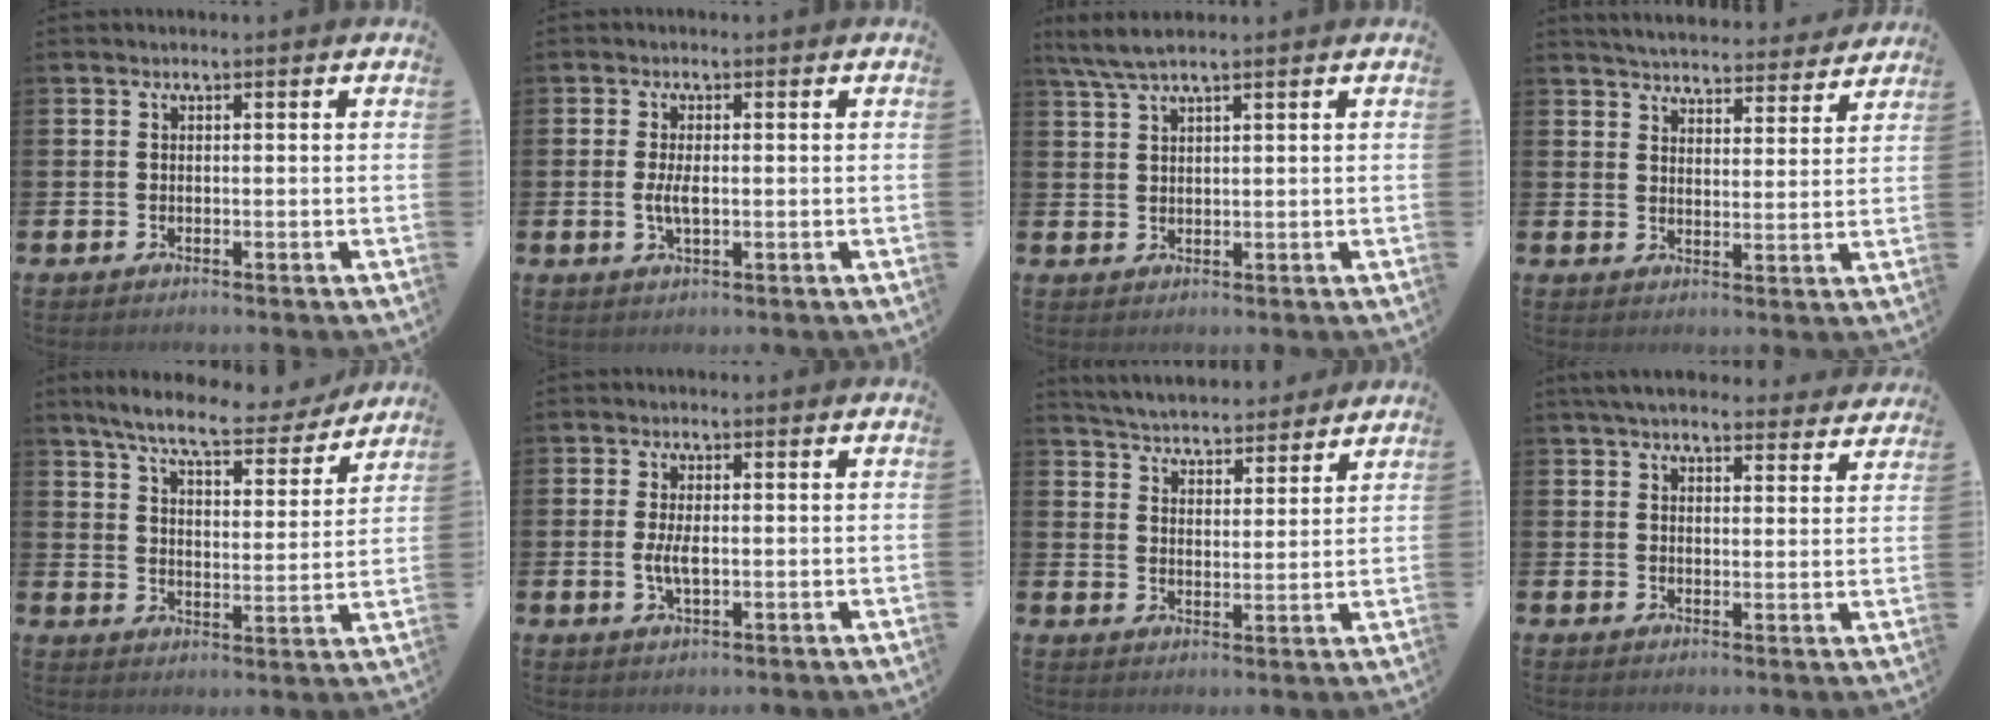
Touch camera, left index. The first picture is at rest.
{"total": 2.7, "force": [-0.1, 1.1, 2.5], "torque": [-0.045, 0.001, -0.004]}
{"total": 3.9, "force": [3.2, 0.2, 2.3], "torque": [-0.057, -0.001, 0.059]}
{"total": 5.1, "force": [5.1, 0.7, 0.2], "torque": [-0.023, -0.037, 0.089]}
{"total": 8.0, "force": [7.2, 1.2, 3.3], "torque": [-0.090, -0.036, 0.123]}
{"total": 3.0, "force": [0.0, 1.2, 2.7], "torque": [-0.050, 0.002, -0.002]}
{"total": 5.1, "force": [5.1, 0.8, 0.1], "torque": [-0.029, -0.034, 0.090]}
{"total": 5.2, "force": [4.9, 1.1, 1.4], "torque": [-0.038, -0.017, 0.091]}